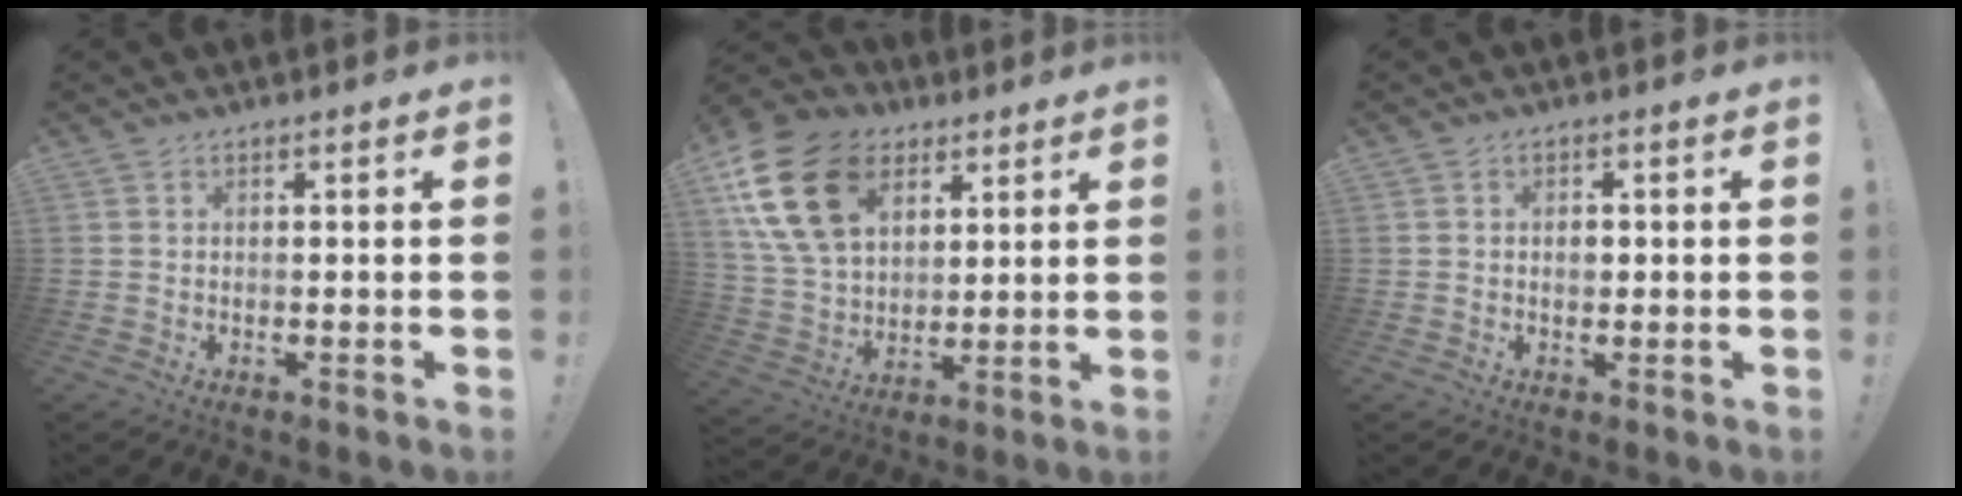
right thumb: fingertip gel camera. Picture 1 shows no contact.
{"total": 20.9, "force": [8.6, 14.5, 12.3], "torque": [-0.230, -0.035, 0.158]}
{"total": 2.1, "force": [-0.1, 1.7, 1.2], "torque": [-0.008, 0.000, -0.007]}